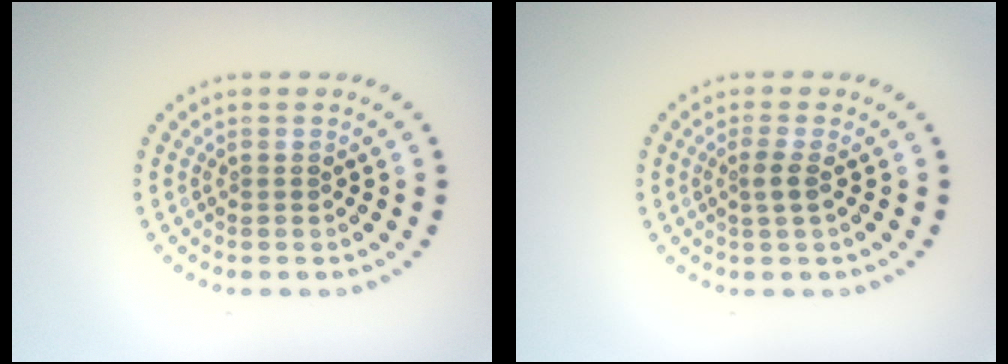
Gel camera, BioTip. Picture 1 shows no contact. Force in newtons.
{"total": 1.4, "press": 1.1, "slide": 0.8}